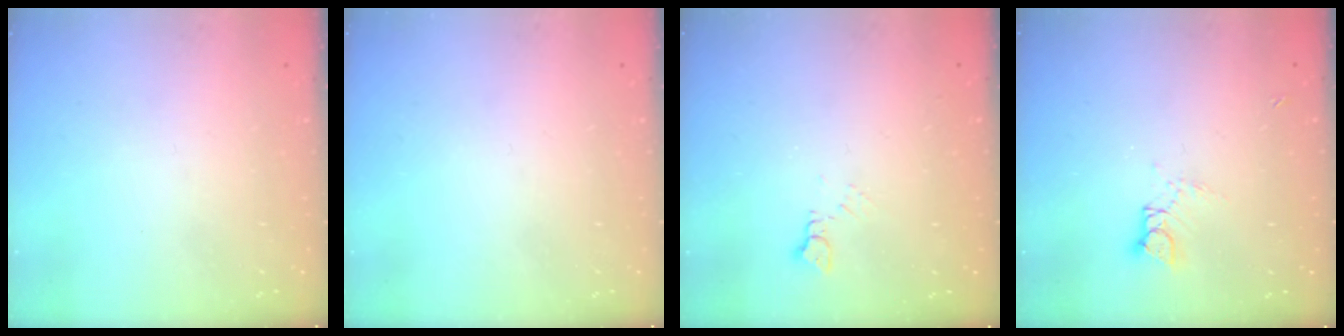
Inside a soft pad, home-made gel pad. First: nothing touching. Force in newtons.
{"total": 0.0}
{"total": 2.8, "press": 2.8, "slide": 0.5}
{"total": 4.4, "press": 4.4, "slide": 0.3}